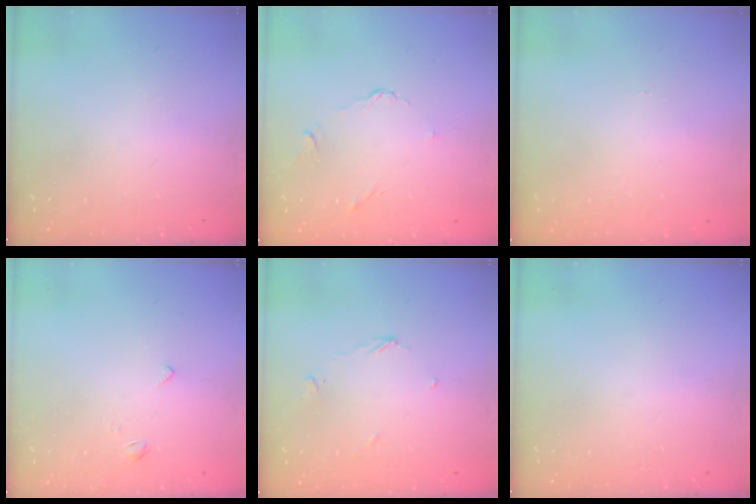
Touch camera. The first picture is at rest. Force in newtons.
{"total": 3.4, "press": 3.3, "slide": 0.6}
{"total": 0.5, "press": 0.5, "slide": 0.2}
{"total": 2.2, "press": 2.2, "slide": 0.5}
{"total": 3.5, "press": 3.5, "slide": 0.5}
{"total": 0.0}